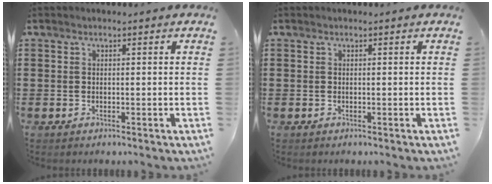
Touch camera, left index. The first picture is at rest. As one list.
[{"total": 0.0}]